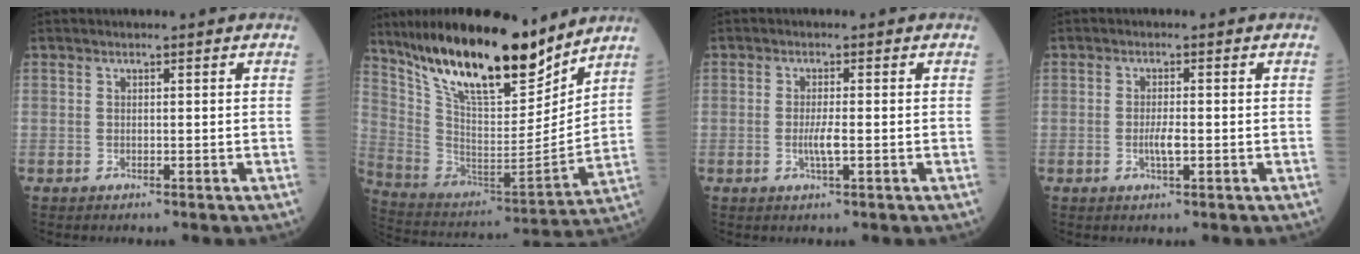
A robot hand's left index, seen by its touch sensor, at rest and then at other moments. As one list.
[{"total": 22.3, "force": [17.5, 4.7, 13.1], "torque": [-0.234, -0.016, 0.312]}, {"total": 2.5, "force": [-0.5, 0.1, 2.4], "torque": [-0.051, -0.004, -0.009]}, {"total": 2.3, "force": [-0.5, 0.4, 2.3], "torque": [-0.048, -0.002, -0.009]}]